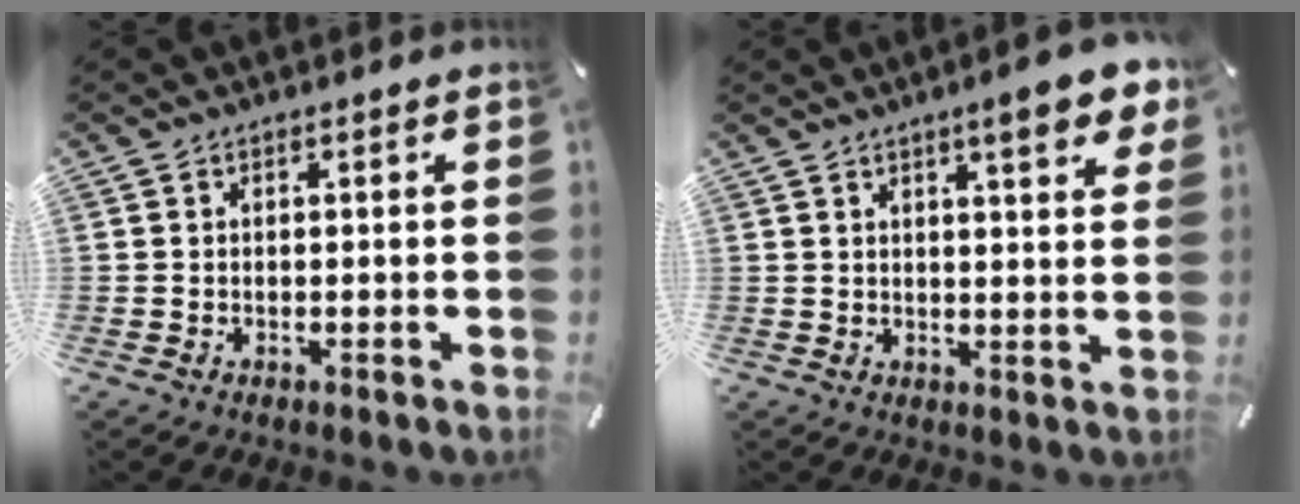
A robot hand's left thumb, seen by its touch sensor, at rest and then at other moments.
{"total": 7.9, "force": [4.9, 1.7, 6.0], "torque": [-0.084, -0.025, 0.077]}